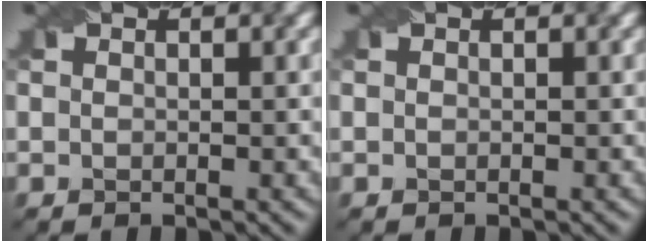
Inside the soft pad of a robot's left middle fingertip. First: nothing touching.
{"total": 0.0}